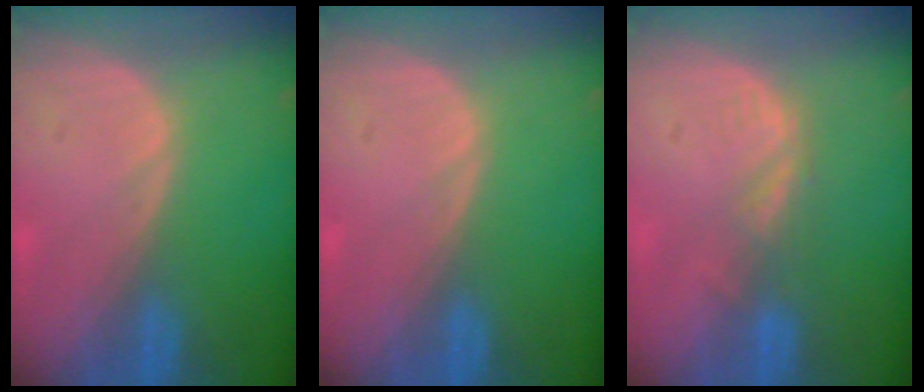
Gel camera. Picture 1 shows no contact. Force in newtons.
{"total": 0.0}
{"total": 2.8, "press": 2.2, "slide": 1.7}